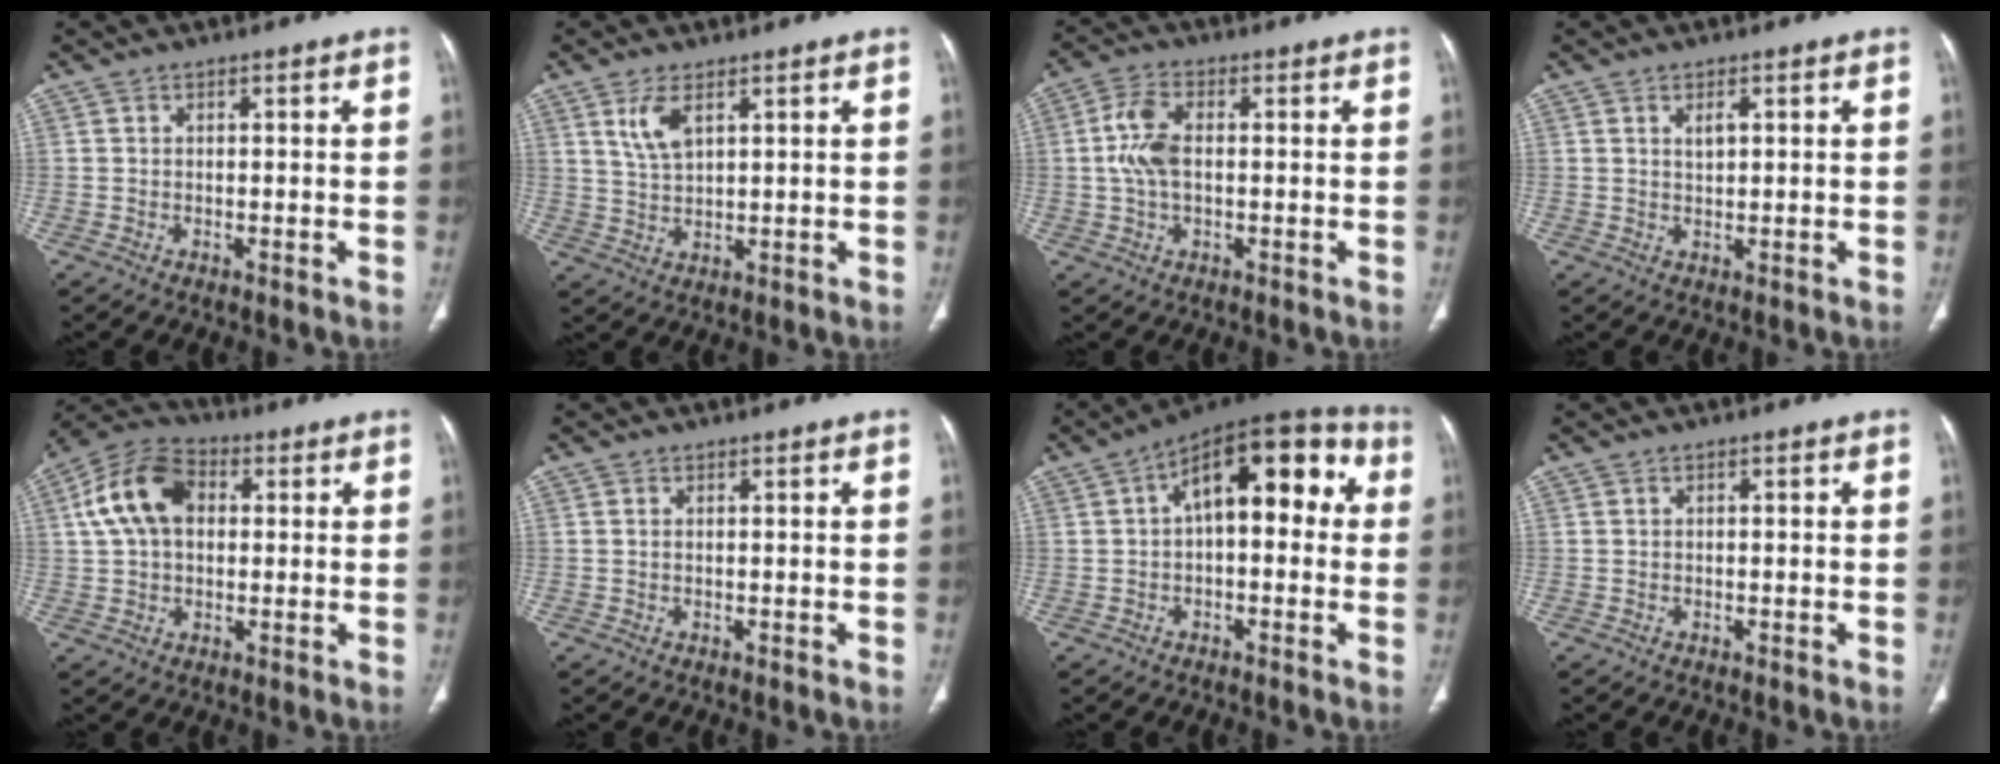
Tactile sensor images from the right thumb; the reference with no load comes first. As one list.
[{"total": 5.0, "force": [2.6, 2.0, 3.8], "torque": [-0.077, -0.011, 0.062]}, {"total": 6.9, "force": [0.2, 3.7, 5.8], "torque": [-0.131, 0.015, 0.001]}, {"total": 2.0, "force": [0.8, 0.9, 1.6], "torque": [-0.027, -0.002, 0.019]}, {"total": 12.4, "force": [2.4, 8.4, 8.7], "torque": [-0.157, 0.027, 0.037]}, {"total": 0.0}, {"total": 16.5, "force": [2.8, 8.1, 14.1], "torque": [-0.155, 0.046, 0.031]}, {"total": 0.0}]